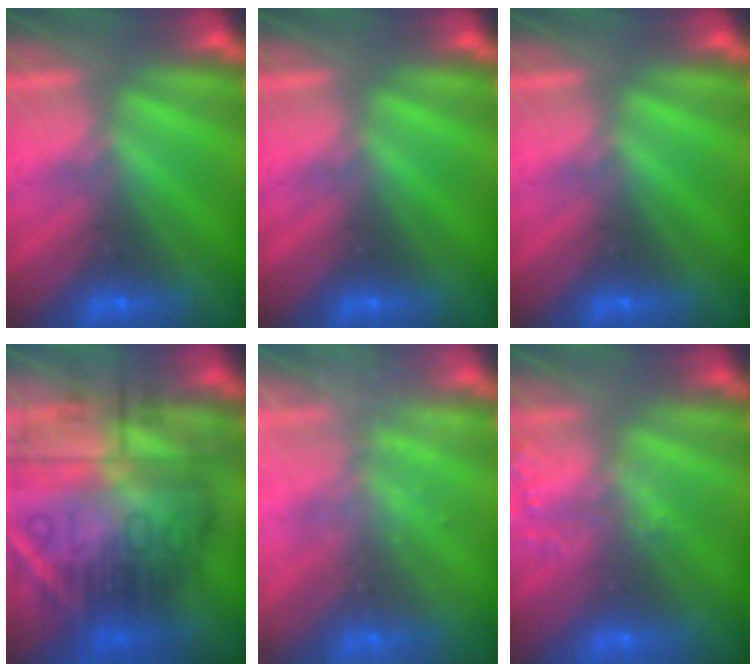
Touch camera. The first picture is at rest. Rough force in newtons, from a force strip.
{"total": 0.0}
{"total": 0.0}
{"total": 9.3}
{"total": 1.5}
{"total": 1.5}